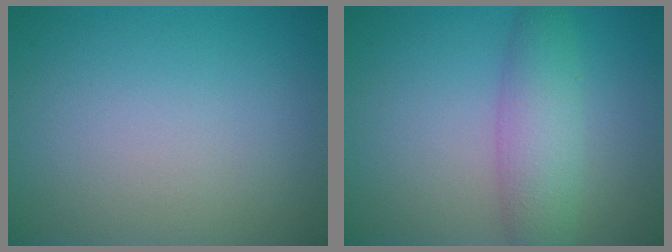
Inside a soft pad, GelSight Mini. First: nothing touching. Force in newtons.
{"total": 4.5, "press": 4.5, "slide": 0.0}